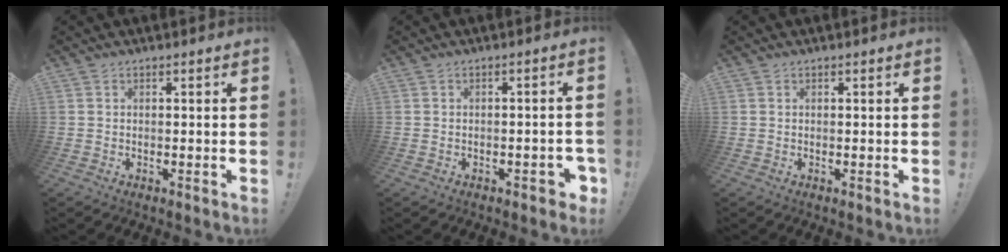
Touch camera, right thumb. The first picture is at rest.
{"total": 3.0, "force": [-1.7, 1.3, 2.1], "torque": [-0.029, 0.012, -0.026]}
{"total": 0.0}